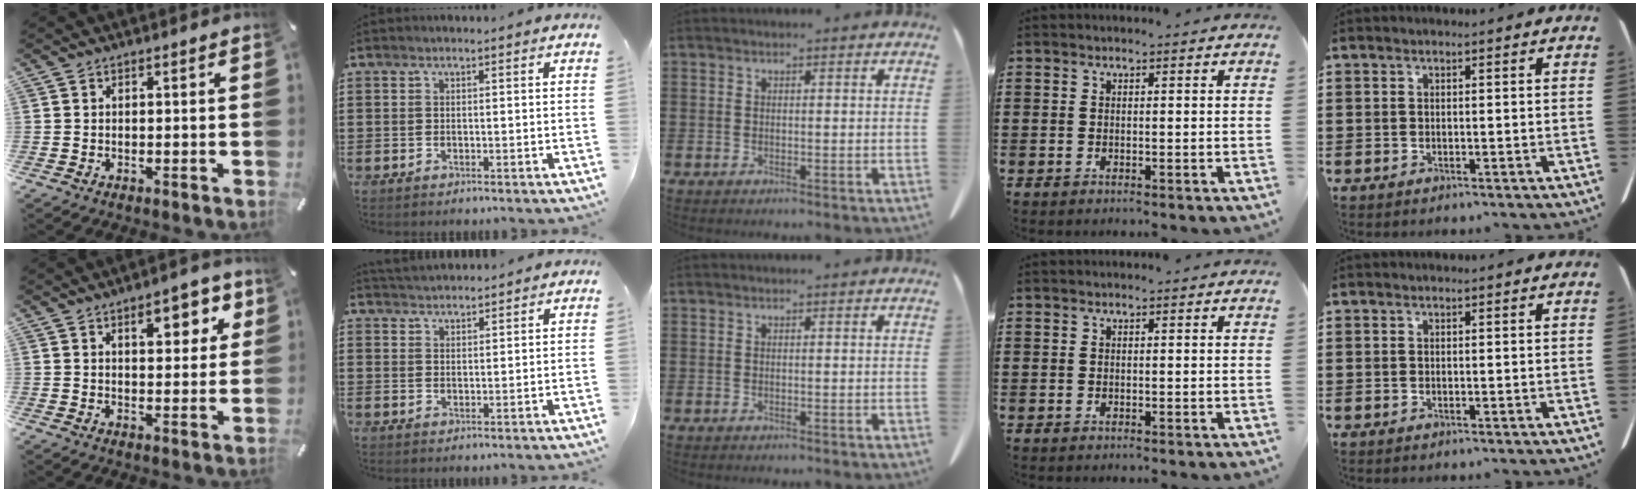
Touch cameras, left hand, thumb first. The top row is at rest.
{"thumb": {"total": 9.0, "force": [4.3, 4.6, 6.5], "torque": [-0.073, -0.015, 0.063]}, "index": {"total": 2.4, "force": [2.4, 0.1, 0.0], "torque": [-0.006, -0.003, 0.047]}}